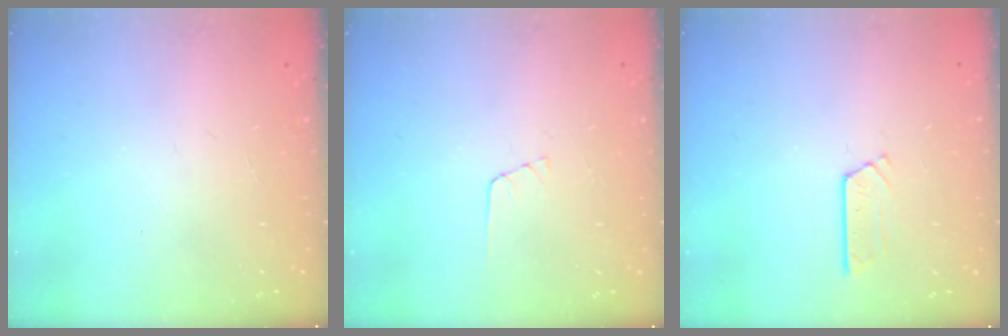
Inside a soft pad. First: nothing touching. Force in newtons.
{"total": 3.1, "press": 3.0, "slide": 0.3}
{"total": 2.7, "press": 2.7, "slide": 0.2}